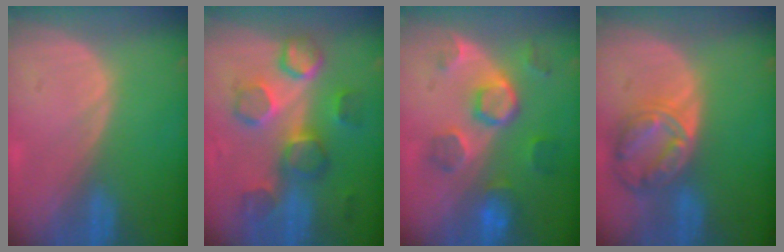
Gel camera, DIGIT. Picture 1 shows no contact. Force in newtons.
{"total": 8.8, "press": 8.7, "slide": 1.4}
{"total": 8.6, "press": 7.8, "slide": 3.6}
{"total": 8.2, "press": 7.0, "slide": 4.3}